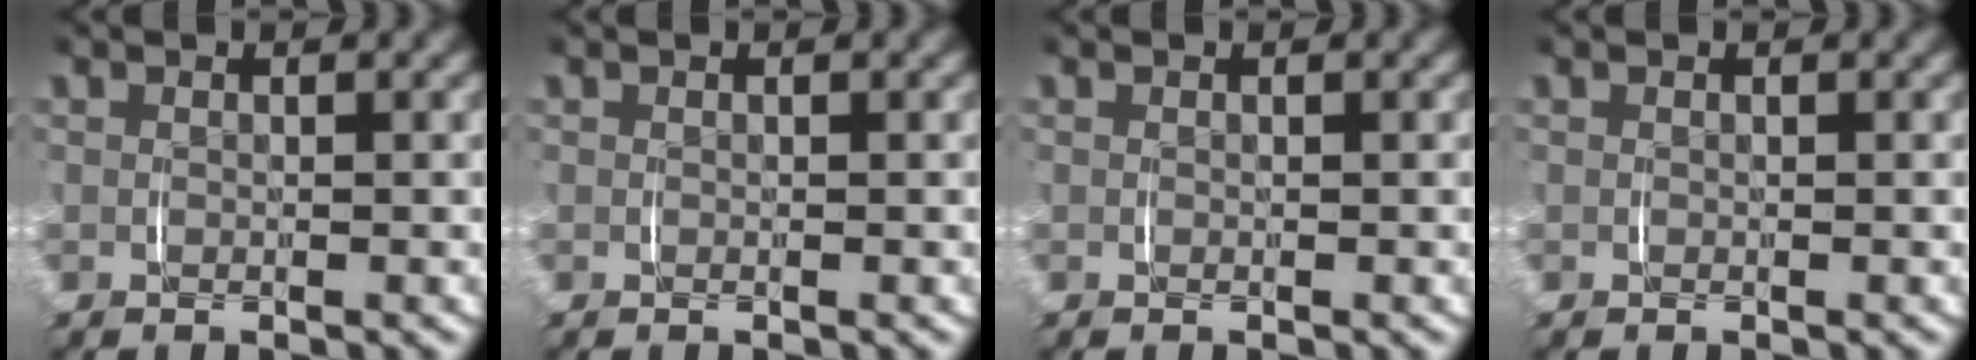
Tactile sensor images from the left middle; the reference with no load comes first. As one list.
[{"total": 0.0}, {"total": 0.0}, {"total": 0.0}]